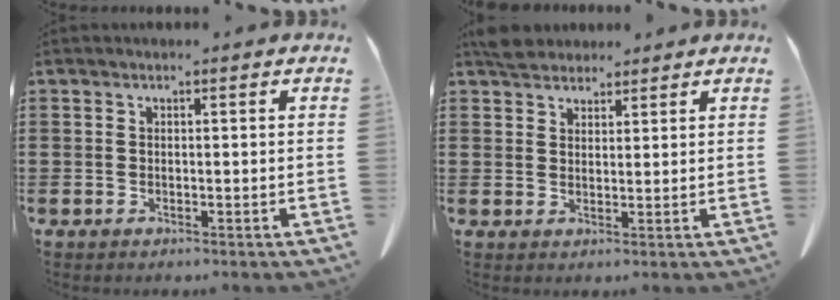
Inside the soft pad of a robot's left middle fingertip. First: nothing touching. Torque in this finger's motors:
{"motor_torque": [0.61, 0.40, 0.09, 0.00]}